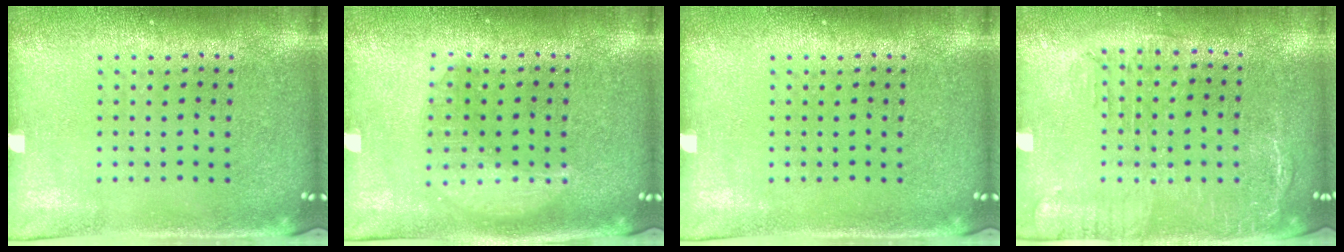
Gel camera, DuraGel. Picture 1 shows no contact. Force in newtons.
{"total": 2.4, "press": 2.4, "slide": 0.3}
{"total": 0.0}
{"total": 1.8, "press": 1.5, "slide": 1.1}